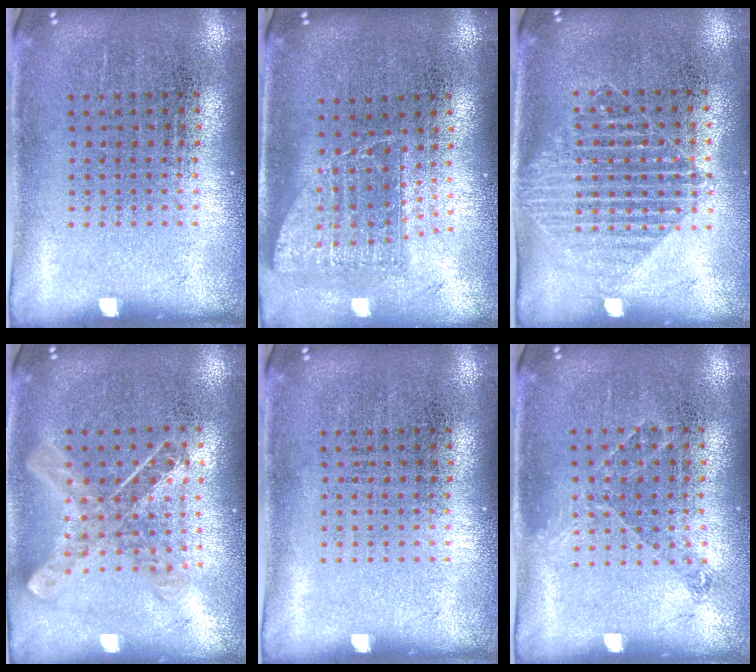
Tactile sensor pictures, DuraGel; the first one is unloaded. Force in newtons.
{"total": 1.5, "press": 1.2, "slide": 0.9}
{"total": 1.5, "press": 1.3, "slide": 0.8}
{"total": 1.0, "press": 0.9, "slide": 0.1}
{"total": 0.0}
{"total": 0.9, "press": 0.7, "slide": 0.5}